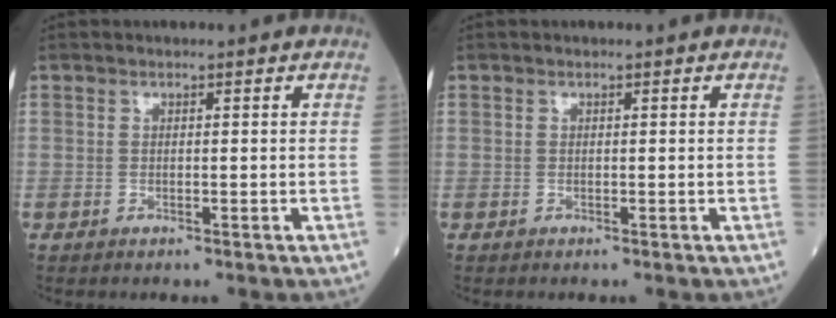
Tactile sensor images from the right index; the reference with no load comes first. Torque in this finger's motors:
{"motor_torque": [-0.10, -0.06, -0.03, 0.01]}